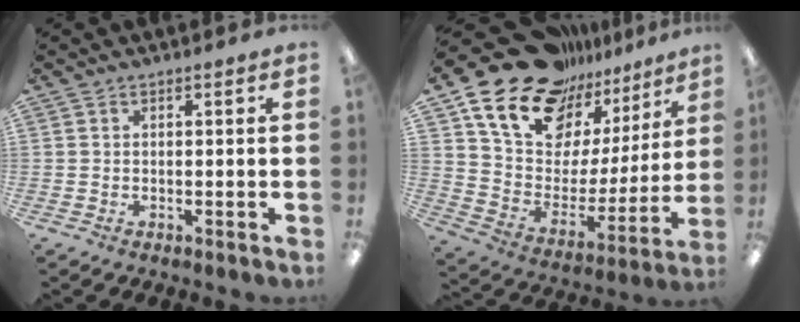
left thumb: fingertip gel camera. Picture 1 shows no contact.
{"total": 19.8, "force": [15.3, 10.9, 6.0], "torque": [-0.130, -0.111, 0.284]}